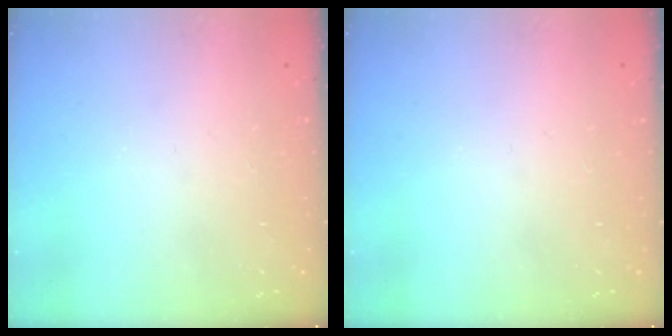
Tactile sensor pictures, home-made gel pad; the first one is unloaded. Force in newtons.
{"total": 0.0}